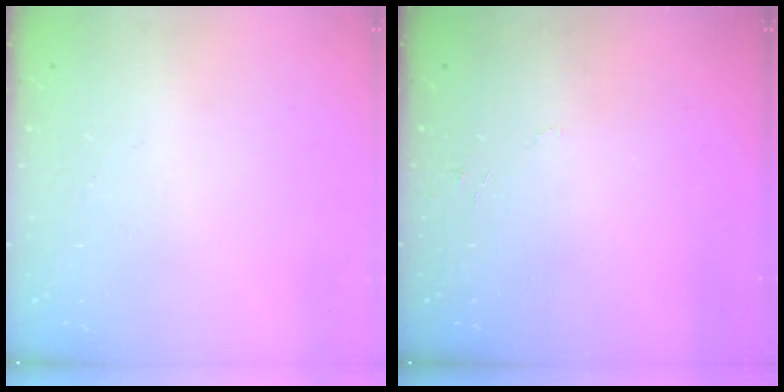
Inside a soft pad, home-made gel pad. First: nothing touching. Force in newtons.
{"total": 4.2, "press": 4.2, "slide": 0.4}